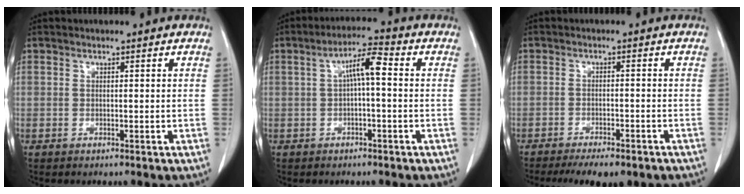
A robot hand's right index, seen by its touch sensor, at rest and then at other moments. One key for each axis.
{"total": 5.4, "fx": 0.5, "fy": 1.0, "fz": 5.3, "tx": -0.092, "ty": 0.022, "tz": 0.007}
{"total": 8.1, "fx": -6.3, "fy": 2.5, "fz": 4.4, "tx": -0.055, "ty": -0.006, "tz": -0.088}